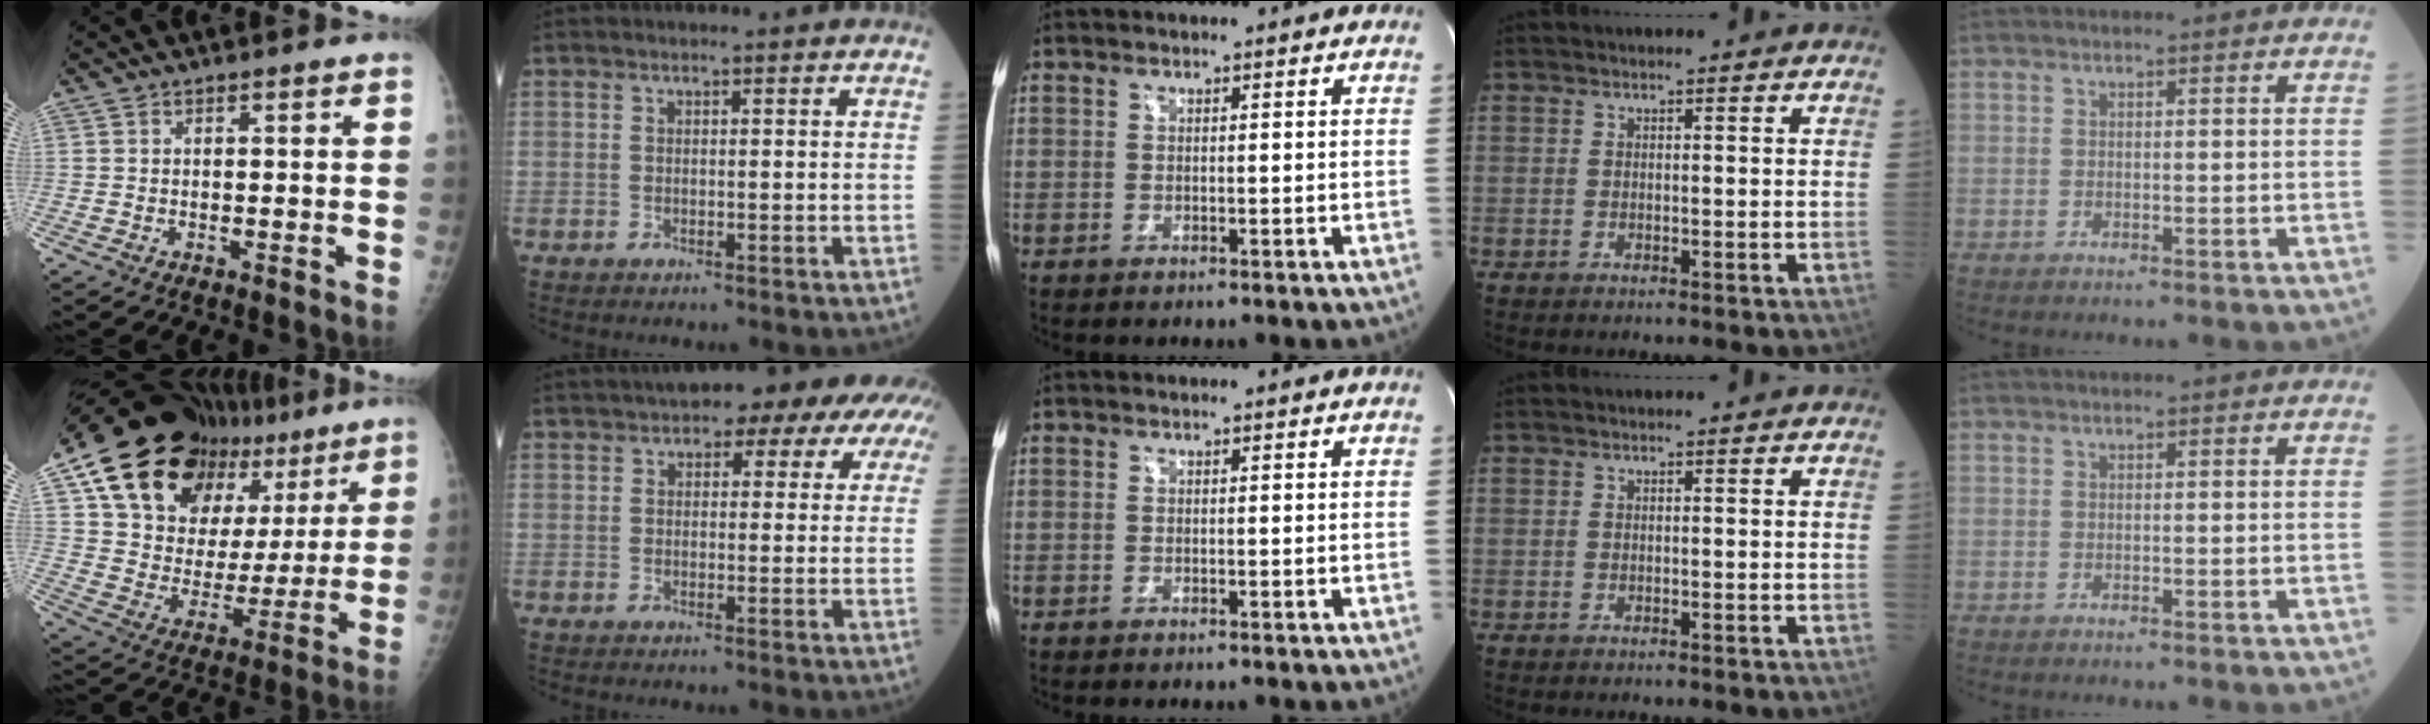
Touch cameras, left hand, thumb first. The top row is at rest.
{"thumb": {"total": 24.7, "force": [15.7, 14.2, 12.8], "torque": [-0.160, -0.037, 0.253]}, "index": {"total": 11.1, "force": [6.5, 4.6, 7.8], "torque": [-0.084, 0.040, 0.067]}}